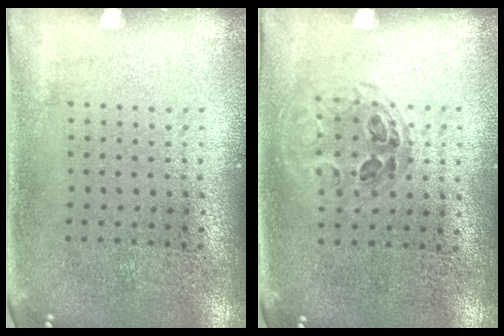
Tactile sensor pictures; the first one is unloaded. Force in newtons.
{"total": 0.9, "press": 0.8, "slide": 0.4}